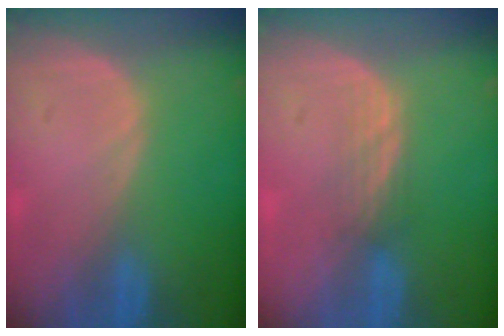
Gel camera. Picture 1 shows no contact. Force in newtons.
{"total": 2.3, "press": 2.2, "slide": 0.6}